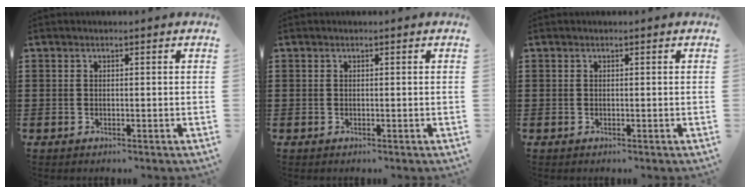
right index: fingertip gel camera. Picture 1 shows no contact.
{"total": 0.0}
{"total": 0.0}